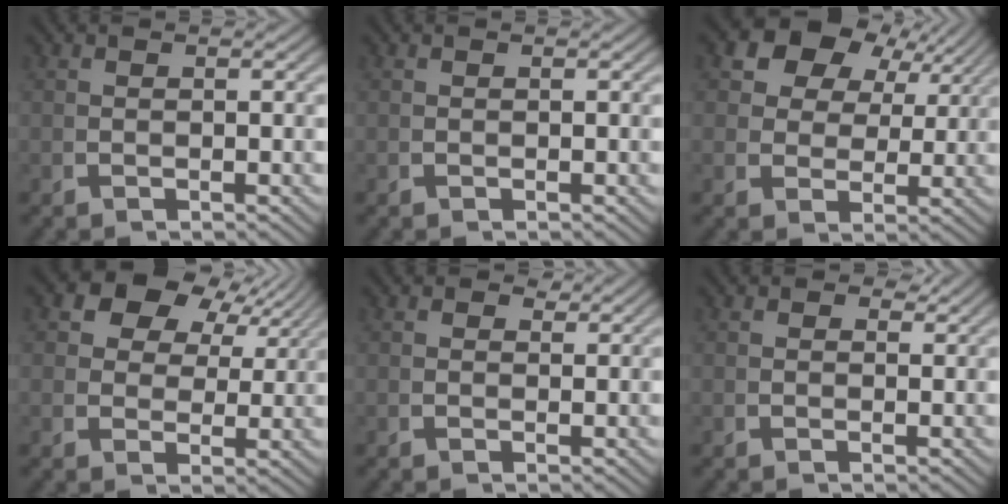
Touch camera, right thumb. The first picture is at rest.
{"total": 0.0}
{"total": 8.2, "force": [3.8, 5.4, 4.9], "torque": [-0.103, -0.008, 0.072]}
{"total": 7.2, "force": [3.4, 4.6, 4.3], "torque": [-0.082, -0.002, 0.060]}
{"total": 1.5, "force": [1.1, 0.8, 0.5], "torque": [-0.002, 0.000, 0.016]}
{"total": 1.4, "force": [1.1, 0.8, 0.4], "torque": [-0.005, -0.001, 0.015]}